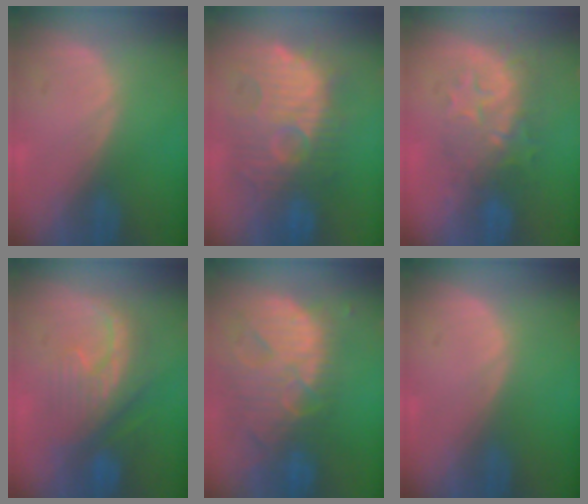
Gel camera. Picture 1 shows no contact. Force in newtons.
{"total": 11.7, "press": 11.5, "slide": 2.4}
{"total": 8.3, "press": 7.8, "slide": 3.0}
{"total": 8.3, "press": 8.2, "slide": 1.3}
{"total": 13.8, "press": 11.7, "slide": 7.3}
{"total": 0.0}